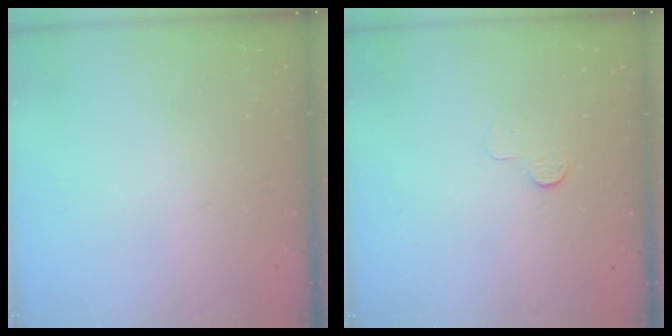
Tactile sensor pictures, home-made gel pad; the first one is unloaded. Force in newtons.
{"total": 3.2, "press": 3.1, "slide": 0.3}